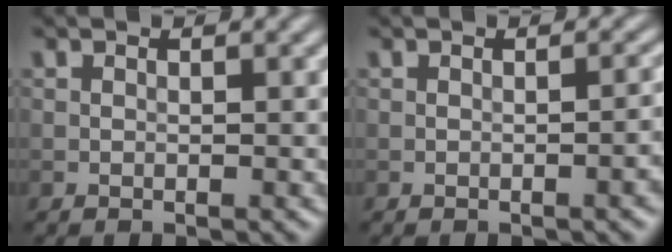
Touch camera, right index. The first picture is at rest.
{"total": 2.4, "force": [-0.6, 0.7, 2.2], "torque": [-0.020, 0.004, -0.007]}